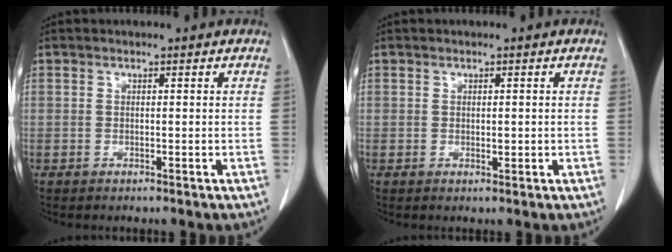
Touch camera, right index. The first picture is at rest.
{"total": 1.2, "force": [0.0, 0.5, 1.1], "torque": [-0.017, -0.002, 0.003]}